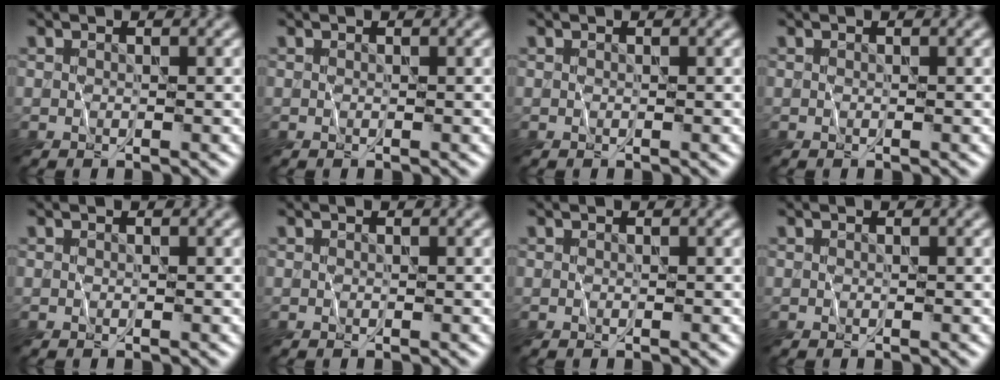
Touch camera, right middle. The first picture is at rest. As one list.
[{"total": 0.0}, {"total": 0.0}, {"total": 0.0}, {"total": 0.0}, {"total": 0.0}, {"total": 0.0}, {"total": 0.0}]